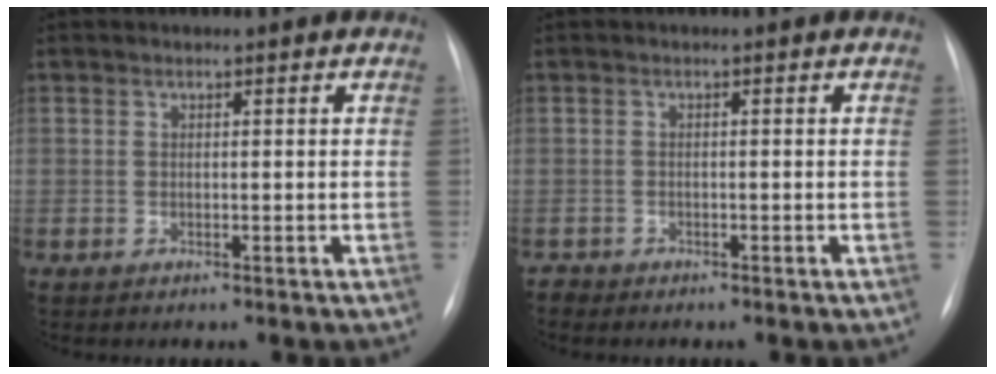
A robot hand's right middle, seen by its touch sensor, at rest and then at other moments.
{"total": 0.9, "force": [-0.8, 0.3, -0.3], "torque": [0.003, 0.000, -0.014]}